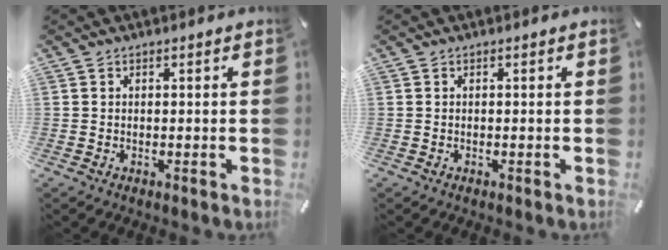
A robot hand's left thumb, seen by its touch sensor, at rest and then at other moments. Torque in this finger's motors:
{"motor_torque": [-0.01, 0.00, 0.00, 0.00, 0.00]}